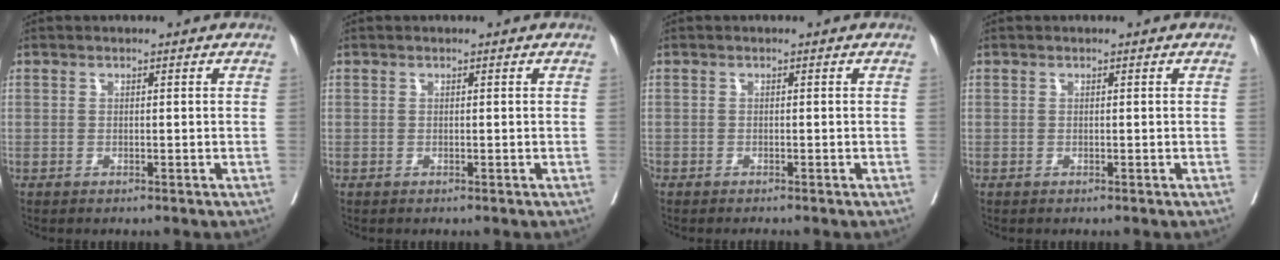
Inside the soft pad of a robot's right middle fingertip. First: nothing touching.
{"total": 0.0}
{"total": 1.2, "force": [-1.1, 0.0, 0.4], "torque": [-0.008, -0.002, -0.020]}
{"total": 0.0}